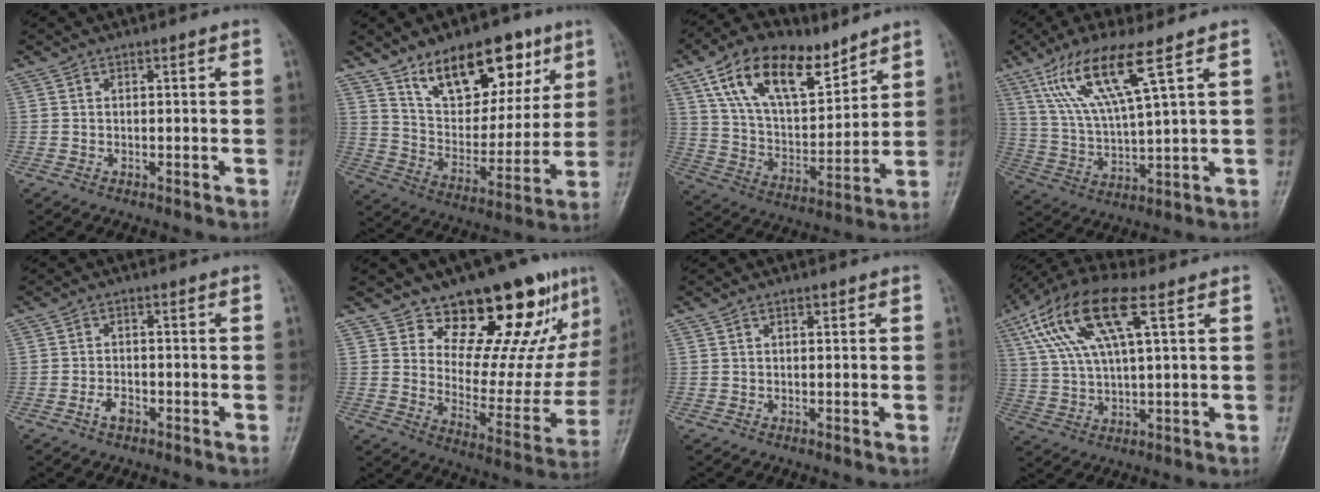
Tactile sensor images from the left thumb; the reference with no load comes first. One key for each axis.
{"total": 18.7, "fx": 11.0, "fy": 9.8, "fz": 11.6, "tx": -0.121, "ty": -0.055, "tz": 0.188}
{"total": 18.7, "fx": 11.0, "fy": 9.2, "fz": 12.0, "tx": -0.173, "ty": -0.043, "tz": 0.204}
{"total": 13.0, "fx": 6.9, "fy": 1.6, "fz": 10.9, "tx": -0.233, "ty": -0.025, "tz": 0.141}
{"total": 2.6, "fx": -1.4, "fy": 1.4, "fz": 1.6, "tx": -0.028, "ty": 0.010, "tz": -0.025}
{"total": 20.8, "fx": 12.0, "fy": 9.0, "fz": 14.4, "tx": -0.156, "ty": -0.065, "tz": 0.192}
{"total": 0.8, "fx": 0.4, "fy": 0.4, "fz": 0.5, "tx": -0.006, "ty": -0.001, "tz": 0.006}
{"total": 15.7, "fx": 6.5, "fy": 5.3, "fz": 13.3, "tx": -0.273, "ty": 0.011, "tz": 0.120}